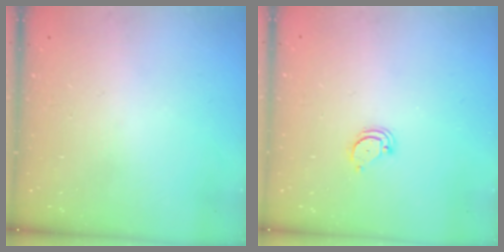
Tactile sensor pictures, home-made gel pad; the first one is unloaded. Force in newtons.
{"total": 2.1, "press": 2.1, "slide": 0.2}